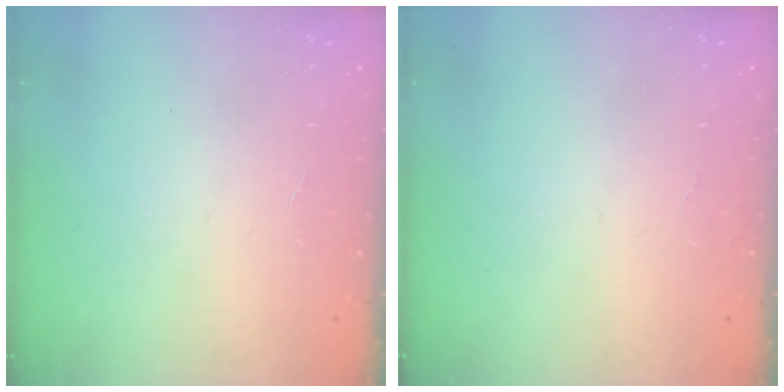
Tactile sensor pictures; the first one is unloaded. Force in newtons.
{"total": 0.0}